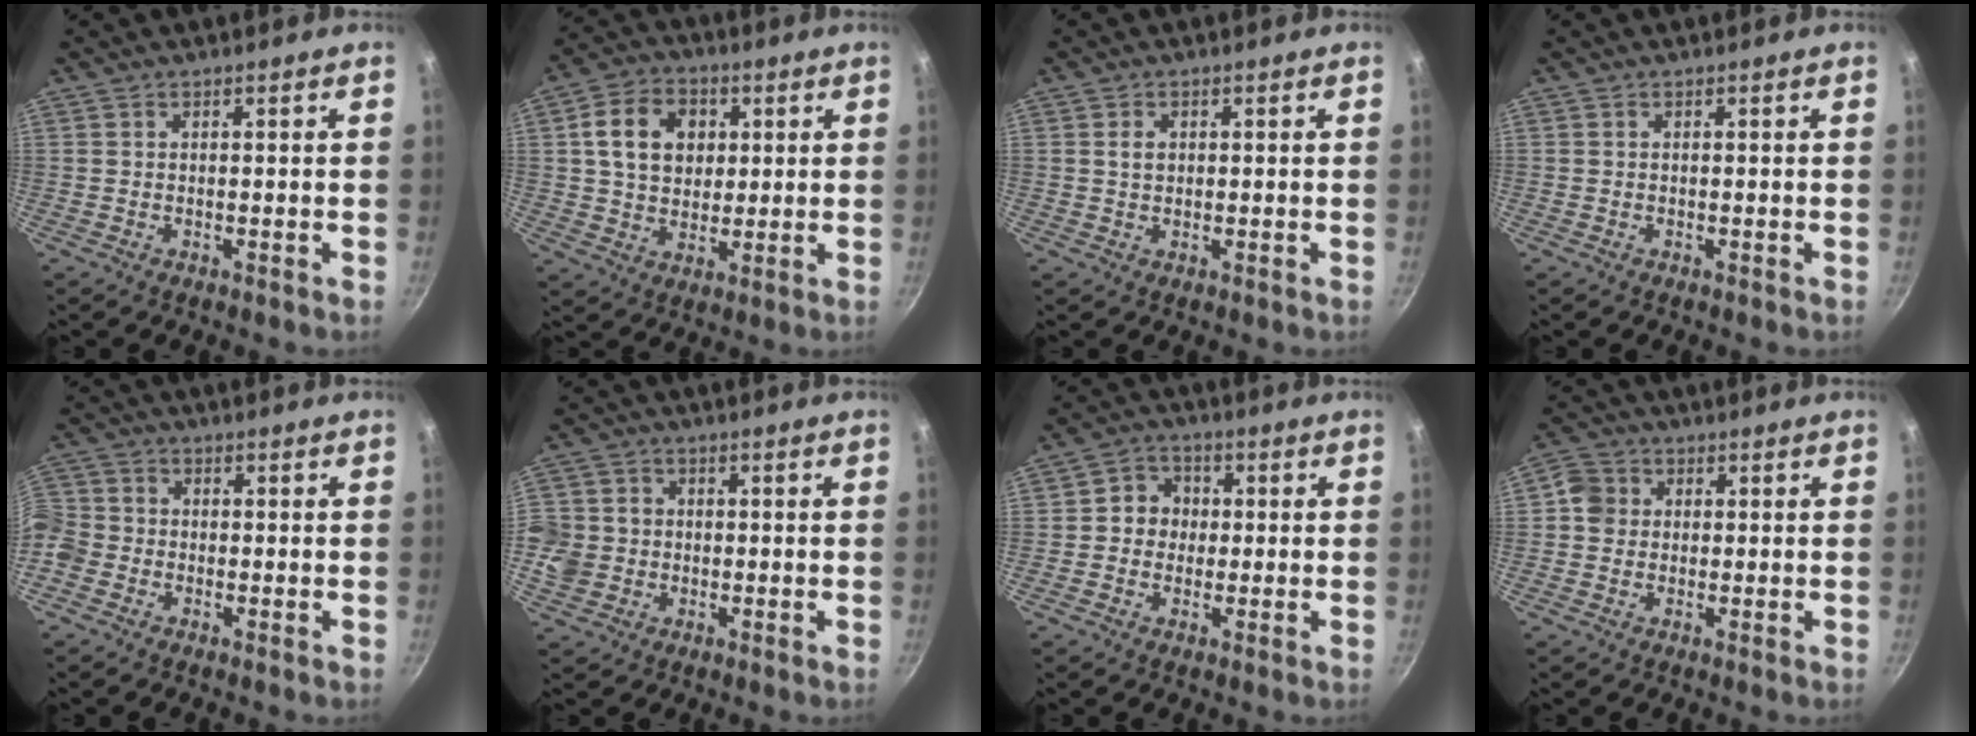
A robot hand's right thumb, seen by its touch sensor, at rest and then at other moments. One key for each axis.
{"total": 11.4, "fx": 2.7, "fy": 8.9, "fz": 6.6, "tx": -0.094, "ty": 0.006, "tz": 0.039}
{"total": 1.9, "fx": 0.4, "fy": 1.4, "fz": 1.2, "tx": -0.016, "ty": 0.003, "tz": 0.007}
{"total": 0.0}
{"total": 10.2, "fx": -2.9, "fy": 8.6, "fz": 4.6, "tx": -0.107, "ty": 0.033, "tz": -0.077}
{"total": 9.9, "fx": -1.3, "fy": 9.1, "fz": 3.7, "tx": -0.077, "ty": 0.017, "tz": -0.032}
{"total": 5.6, "fx": 0.1, "fy": 5.1, "fz": 2.1, "tx": 0.001, "ty": 0.011, "tz": -0.012}
{"total": 4.6, "fx": 0.1, "fy": 4.3, "fz": 1.6, "tx": -0.004, "ty": 0.009, "tz": -0.012}